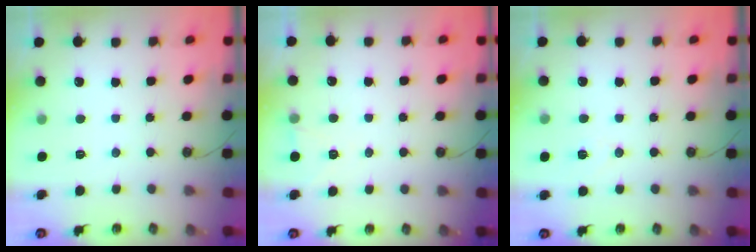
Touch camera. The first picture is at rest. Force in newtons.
{"total": 5.2, "press": 2.8, "slide": 4.3}
{"total": 5.8, "press": 3.8, "slide": 4.4}